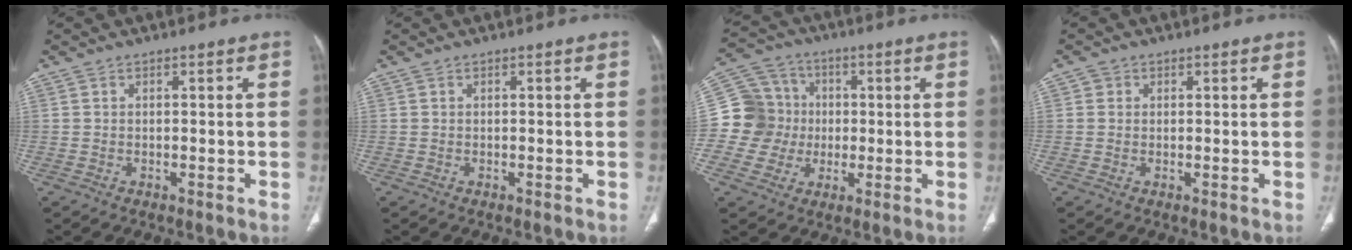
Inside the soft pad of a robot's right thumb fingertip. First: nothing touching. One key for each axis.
{"total": 0.0}
{"total": 11.5, "fx": -0.4, "fy": 11.2, "fz": 2.5, "tx": -0.013, "ty": 0.028, "tz": -0.009}
{"total": 1.2, "fx": 0.3, "fy": 1.2, "fz": 0.2, "tx": 0.004, "ty": 0.001, "tz": 0.002}